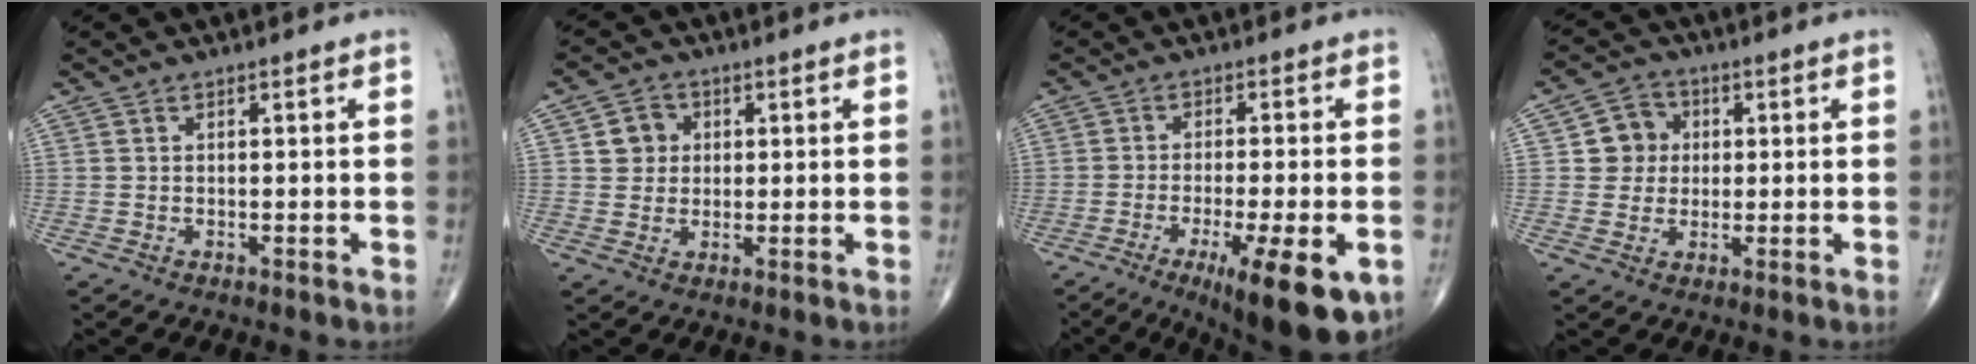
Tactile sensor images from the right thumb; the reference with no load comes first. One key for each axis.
{"total": 4.8, "fx": 1.1, "fy": 4.4, "fz": 1.6, "tx": 0.000, "ty": 0.002, "tz": 0.013}
{"total": 14.8, "fx": -6.5, "fy": 3.6, "fz": 12.8, "tx": -0.157, "ty": -0.008, "tz": -0.089}
{"total": 6.3, "fx": 0.9, "fy": 5.9, "fz": 1.9, "tx": 0.004, "ty": 0.006, "tz": 0.007}